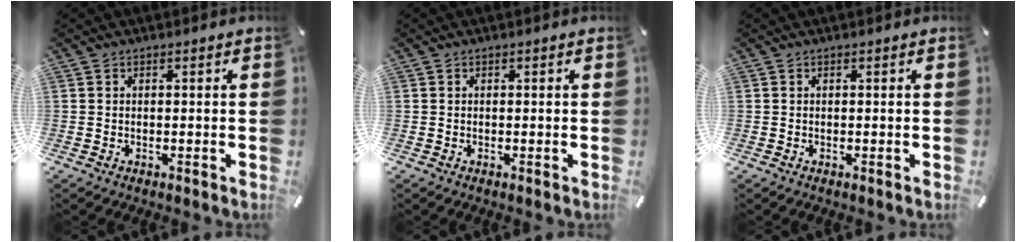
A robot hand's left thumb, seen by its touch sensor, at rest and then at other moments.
{"total": 0.0}
{"total": 0.0}